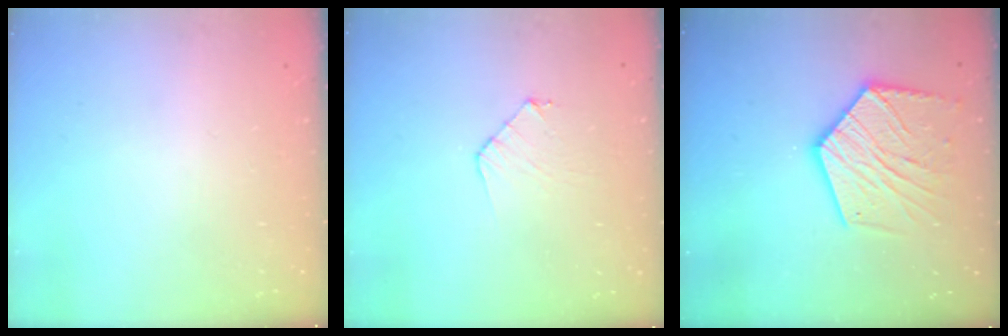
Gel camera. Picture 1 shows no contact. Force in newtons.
{"total": 5.1, "press": 5.1, "slide": 0.4}
{"total": 16.7, "press": 16.7, "slide": 1.3}